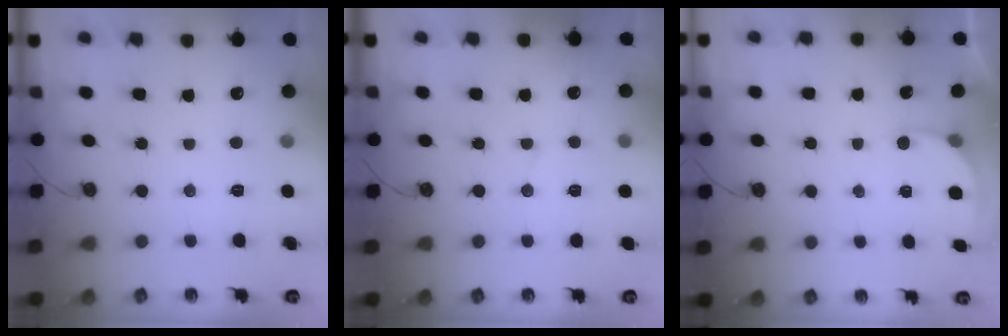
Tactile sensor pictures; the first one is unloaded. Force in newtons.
{"total": 3.5, "press": 3.5, "slide": 0.3}
{"total": 2.9, "press": 2.9, "slide": 0.3}